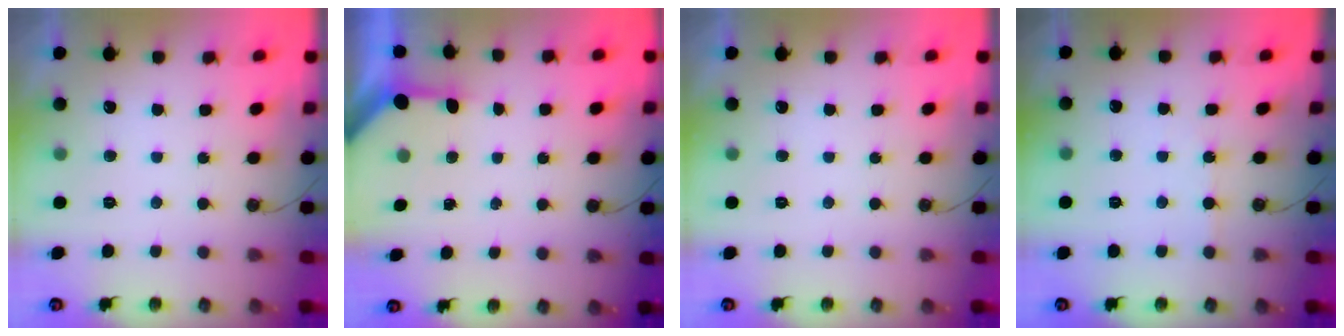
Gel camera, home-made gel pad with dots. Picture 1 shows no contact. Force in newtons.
{"total": 3.4, "press": 3.3, "slide": 0.4}
{"total": 0.0}
{"total": 2.5, "press": 2.4, "slide": 0.5}